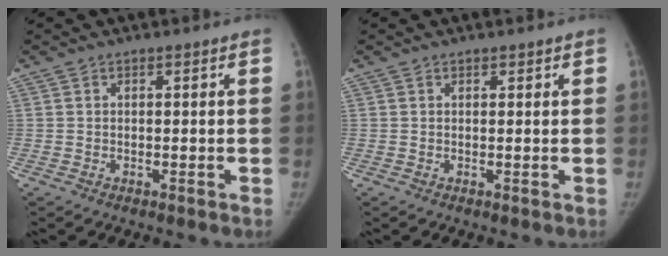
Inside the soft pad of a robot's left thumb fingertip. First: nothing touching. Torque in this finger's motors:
{"motor_torque": [-0.22, -0.09, -0.38, -0.06, -0.08]}